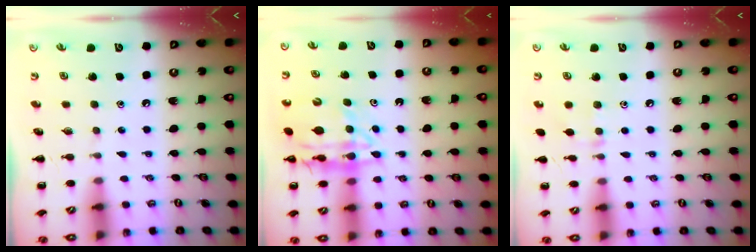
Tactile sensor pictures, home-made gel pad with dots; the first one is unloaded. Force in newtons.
{"total": 14.7, "press": 14.3, "slide": 3.3}
{"total": 5.8, "press": 5.5, "slide": 1.9}